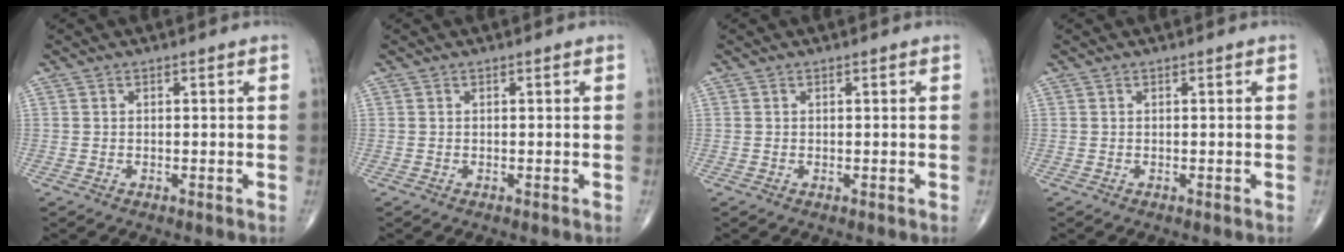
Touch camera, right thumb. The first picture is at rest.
{"total": 0.0}
{"total": 0.0}
{"total": 0.0}